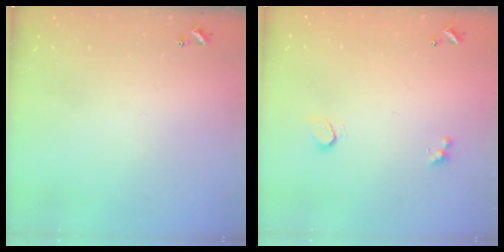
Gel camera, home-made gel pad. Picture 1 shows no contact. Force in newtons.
{"total": 0.9, "press": 0.8, "slide": 0.4}